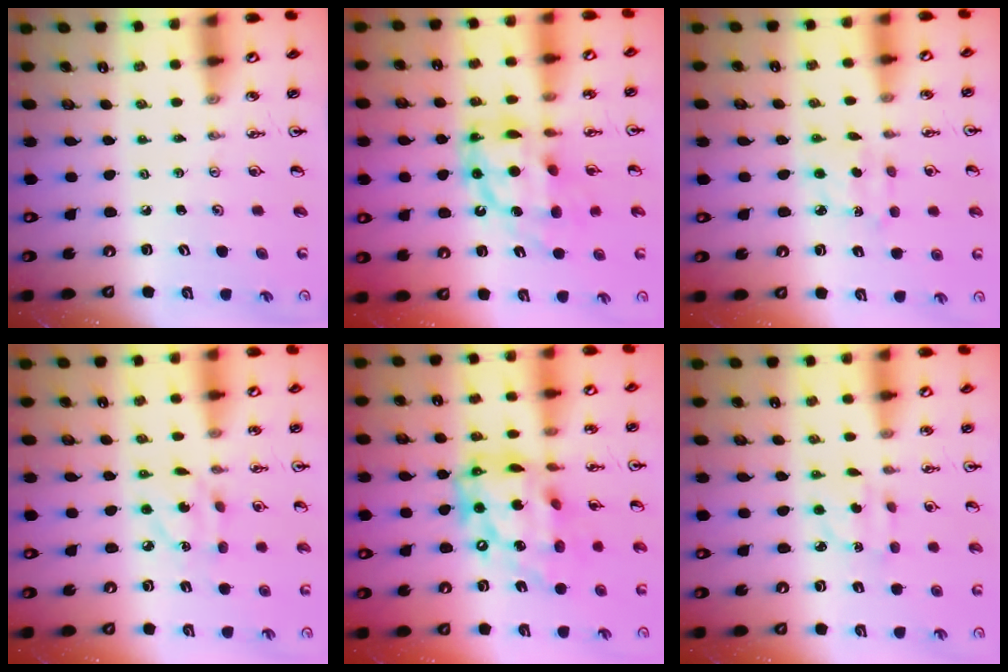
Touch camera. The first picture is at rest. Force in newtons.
{"total": 14.6, "press": 14.5, "slide": 1.2}
{"total": 2.8, "press": 2.8, "slide": 0.4}
{"total": 5.9, "press": 5.9, "slide": 0.3}
{"total": 20.2, "press": 20.1, "slide": 1.8}
{"total": 3.6, "press": 3.6, "slide": 0.4}